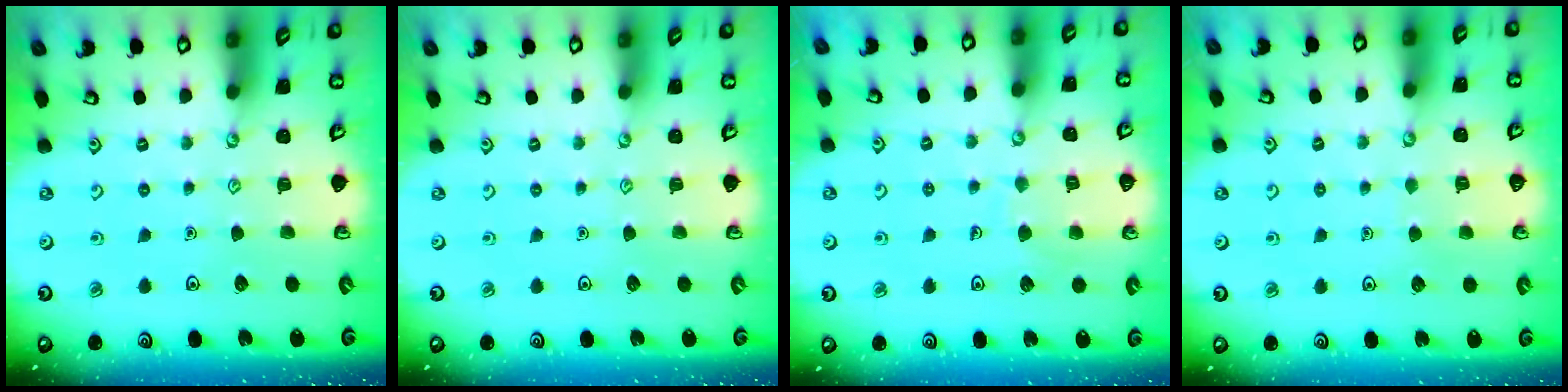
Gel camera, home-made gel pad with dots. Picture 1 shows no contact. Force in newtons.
{"total": 0.0}
{"total": 7.0, "press": 7.0, "slide": 0.5}
{"total": 3.2, "press": 3.2, "slide": 0.3}